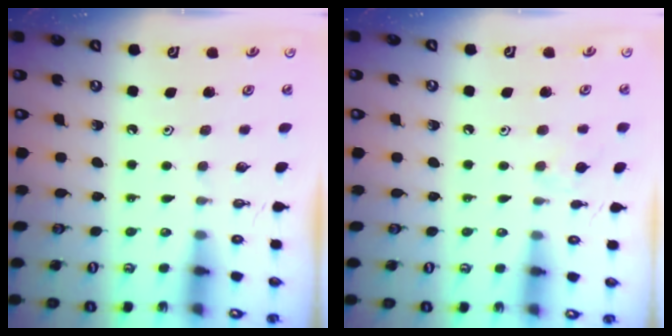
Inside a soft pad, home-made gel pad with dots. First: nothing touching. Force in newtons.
{"total": 3.9, "press": 3.9, "slide": 0.7}